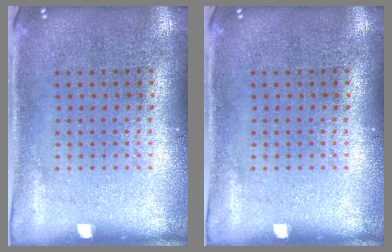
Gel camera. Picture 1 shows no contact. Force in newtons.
{"total": 0.0}